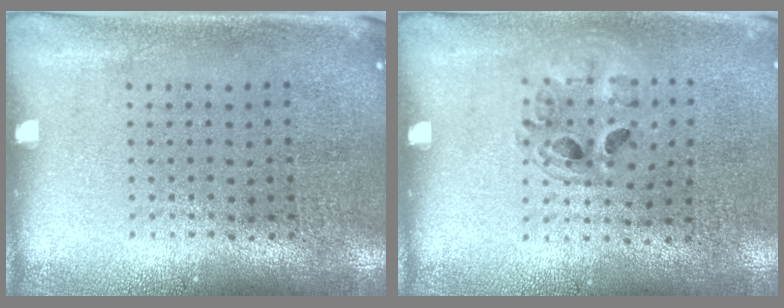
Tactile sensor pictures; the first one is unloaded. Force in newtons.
{"total": 1.0, "press": 1.0, "slide": 0.1}